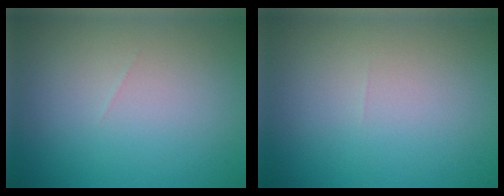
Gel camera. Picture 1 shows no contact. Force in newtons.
{"total": 0.0}